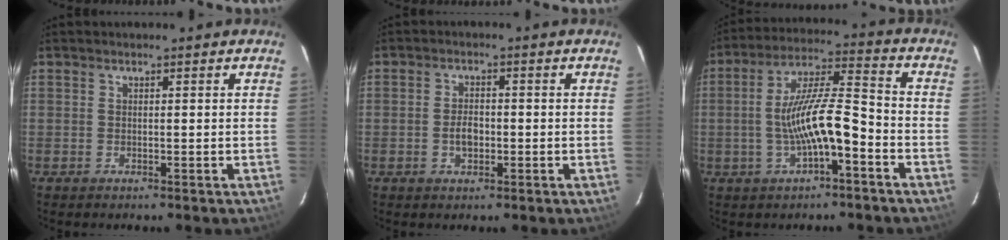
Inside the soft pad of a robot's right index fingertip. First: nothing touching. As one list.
[{"total": 3.2, "force": [-0.8, 2.0, 2.4], "torque": [-0.045, 0.002, -0.012]}, {"total": 11.5, "force": [-3.7, 2.2, 10.6], "torque": [-0.204, 0.012, -0.061]}]